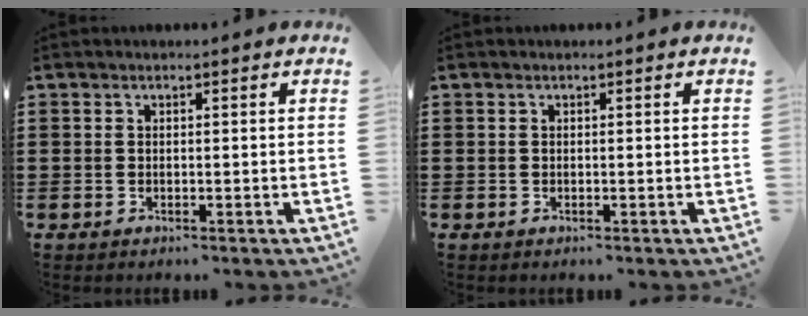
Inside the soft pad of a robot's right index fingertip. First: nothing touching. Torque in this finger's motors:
{"motor_torque": [0.00, 0.00, 0.00, 0.00]}